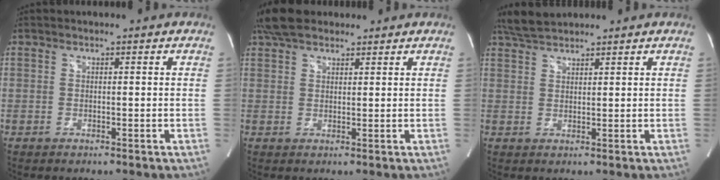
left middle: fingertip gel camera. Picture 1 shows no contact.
{"total": 6.2, "force": [5.1, 2.7, 2.5], "torque": [-0.051, 0.029, 0.095]}
{"total": 4.1, "force": [3.8, 0.6, 1.3], "torque": [-0.037, 0.016, 0.078]}